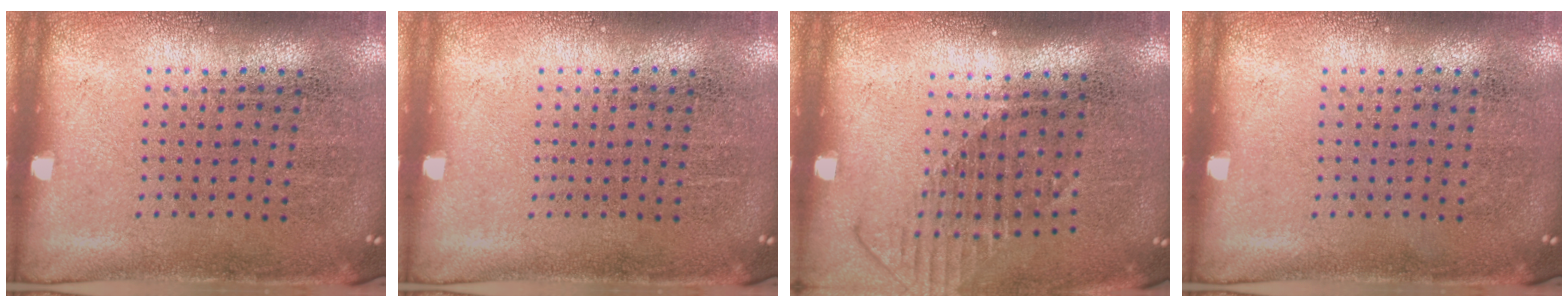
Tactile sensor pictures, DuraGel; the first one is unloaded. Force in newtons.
{"total": 0.0}
{"total": 1.6, "press": 1.2, "slide": 1.0}
{"total": 0.0}